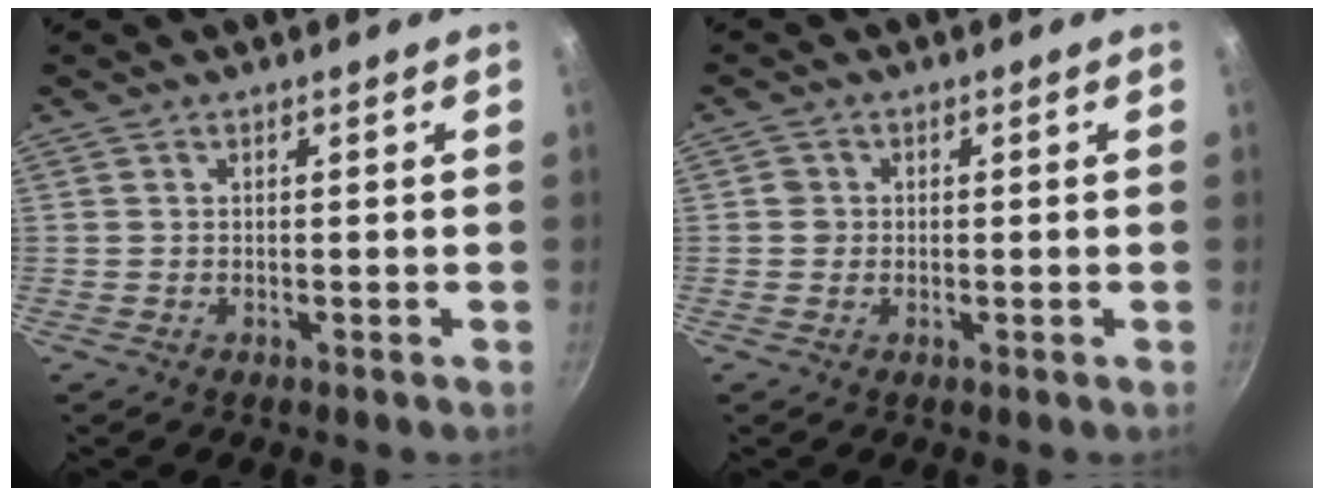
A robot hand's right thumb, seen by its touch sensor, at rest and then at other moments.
{"total": 1.9, "force": [0.0, 1.8, 0.5], "torque": [0.000, 0.007, -0.002]}